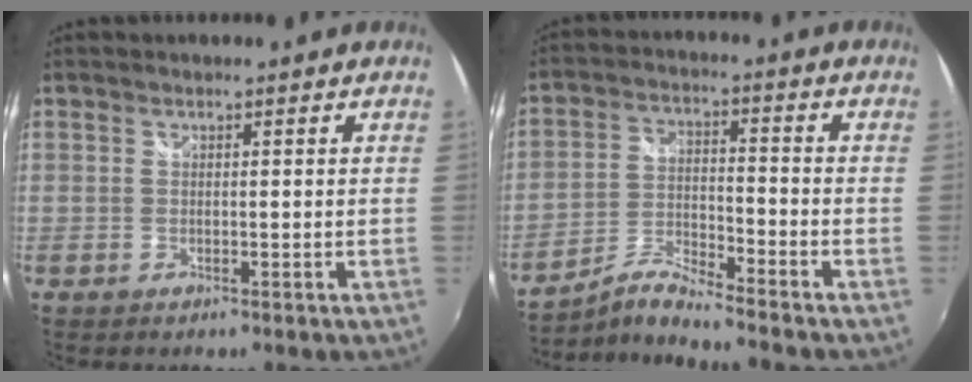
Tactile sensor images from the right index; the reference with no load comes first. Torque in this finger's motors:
{"motor_torque": [0.20, -0.21, 0.03, 0.00]}